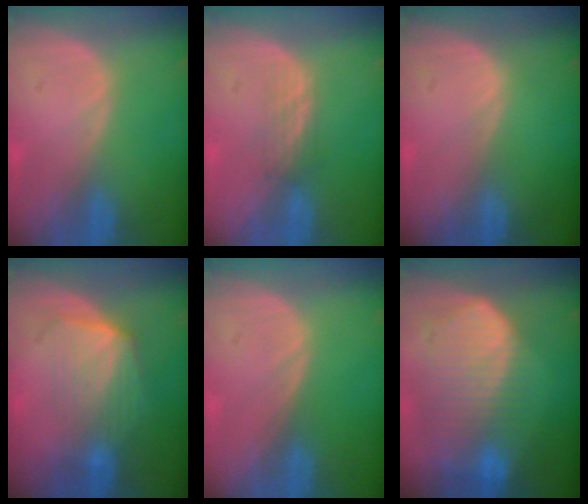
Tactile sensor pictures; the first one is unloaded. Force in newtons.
{"total": 2.2, "press": 2.2, "slide": 0.4}
{"total": 0.0}
{"total": 7.2, "press": 6.5, "slide": 3.0}
{"total": 0.0}
{"total": 10.3, "press": 8.9, "slide": 5.2}